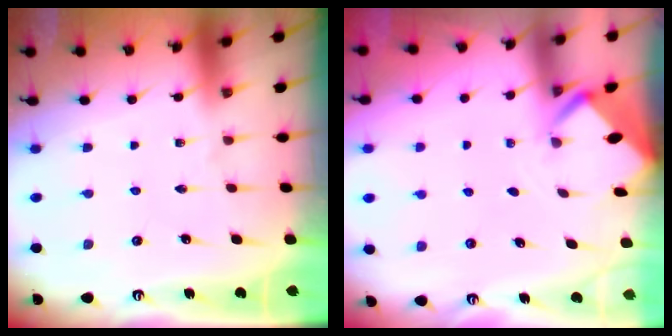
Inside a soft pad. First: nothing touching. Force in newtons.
{"total": 2.0, "press": 2.0, "slide": 0.0}